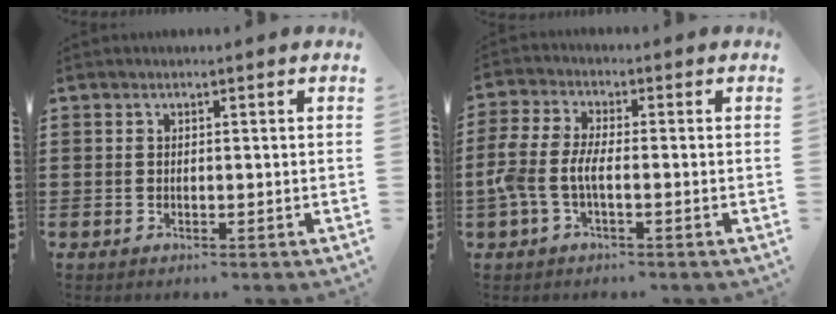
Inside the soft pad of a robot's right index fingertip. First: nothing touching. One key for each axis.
{"total": 4.7, "fx": -1.7, "fy": 1.8, "fz": 4.1, "tx": -0.112, "ty": -0.009, "tz": -0.043}